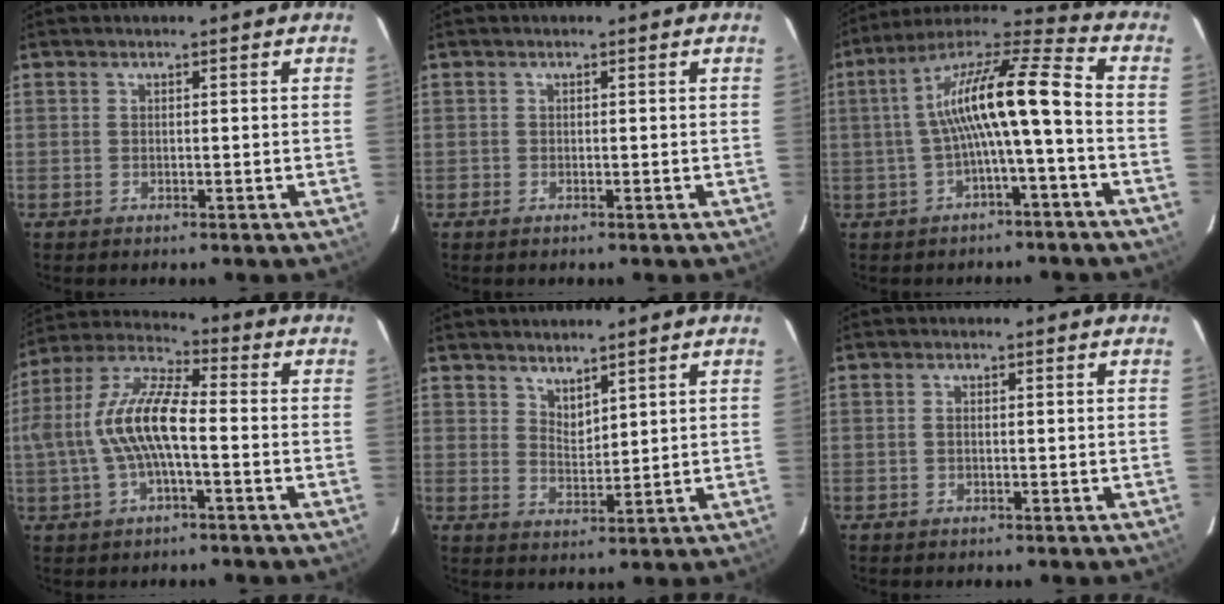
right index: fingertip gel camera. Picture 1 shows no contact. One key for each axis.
{"total": 0.9, "fx": -0.4, "fy": 0.4, "fz": -0.6, "tx": 0.010, "ty": 0.001, "tz": -0.008}
{"total": 13.6, "fx": -1.8, "fy": 1.2, "fz": 13.4, "tx": -0.251, "ty": 0.026, "tz": -0.034}
{"total": 13.1, "fx": -1.5, "fy": 4.2, "fz": 12.4, "tx": -0.249, "ty": 0.012, "tz": -0.030}
{"total": 3.6, "fx": 3.3, "fy": 1.1, "fz": 0.9, "tx": -0.011, "ty": -0.004, "tz": 0.060}
{"total": 0.6, "fx": 0.0, "fy": 0.4, "fz": 0.5, "tx": -0.010, "ty": 0.002, "tz": -0.001}